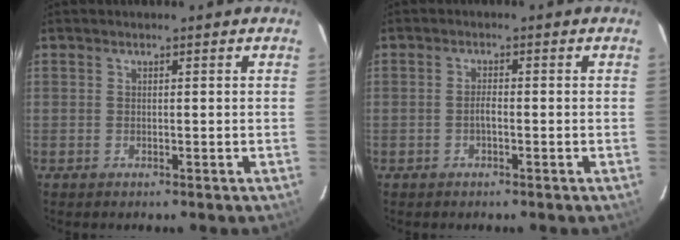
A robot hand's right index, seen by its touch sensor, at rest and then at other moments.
{"total": 1.4, "force": [-0.7, 0.4, 1.1], "torque": [-0.023, 0.002, -0.013]}